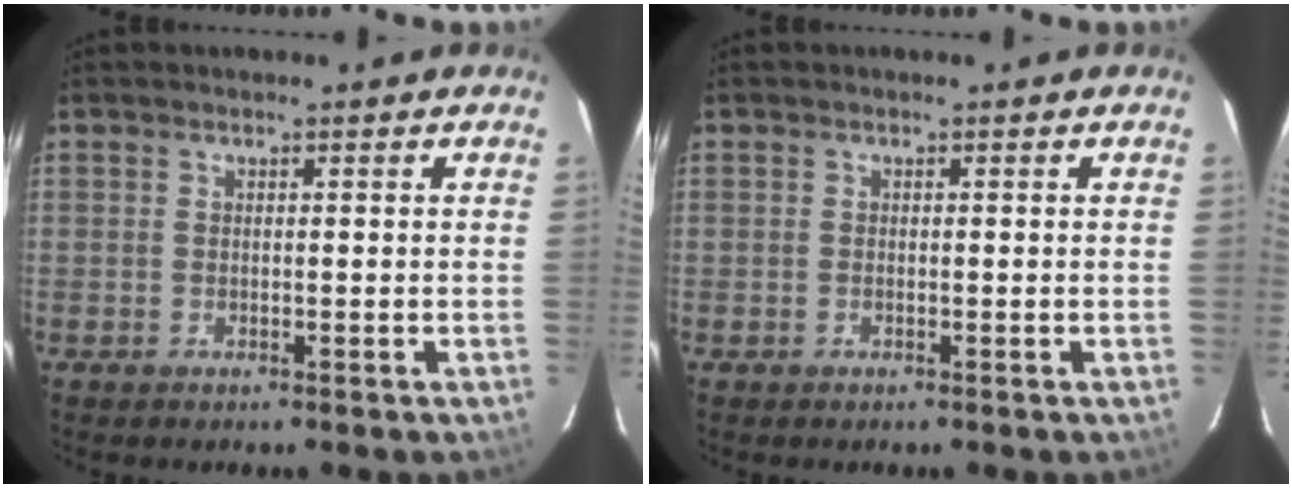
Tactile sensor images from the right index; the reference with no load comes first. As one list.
[{"total": 0.0}]